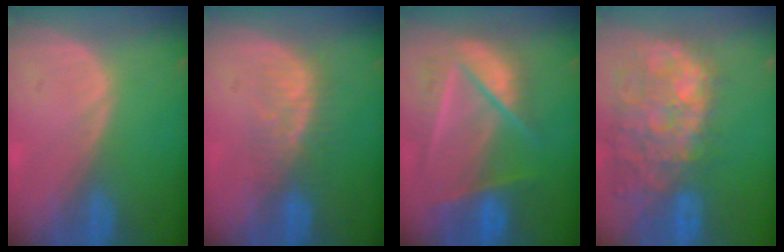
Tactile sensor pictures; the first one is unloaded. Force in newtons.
{"total": 5.0, "press": 4.7, "slide": 1.6}
{"total": 9.5, "press": 8.3, "slide": 4.7}
{"total": 14.1, "press": 11.6, "slide": 8.1}